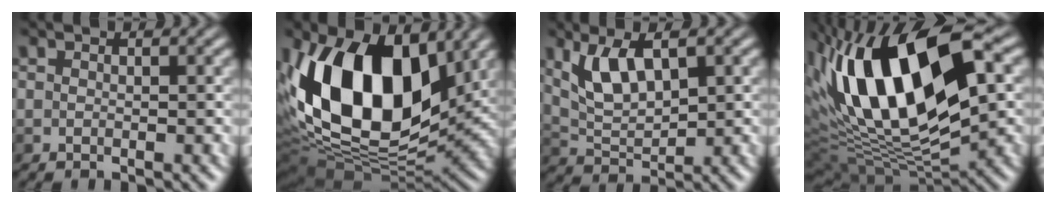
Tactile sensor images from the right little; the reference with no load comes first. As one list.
[{"total": 15.4, "force": [2.4, 9.2, 12.1], "torque": [-0.246, 0.005, 0.030]}, {"total": 4.8, "force": [1.1, 2.2, 4.1], "torque": [-0.080, -0.002, 0.020]}, {"total": 16.5, "force": [2.3, 7.0, 14.8], "torque": [-0.269, 0.029, 0.028]}]